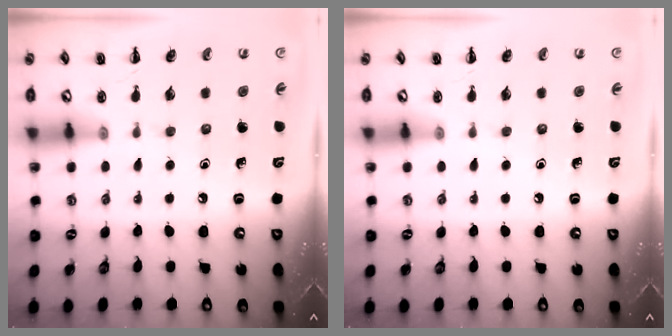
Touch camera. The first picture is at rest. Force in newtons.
{"total": 0.0}